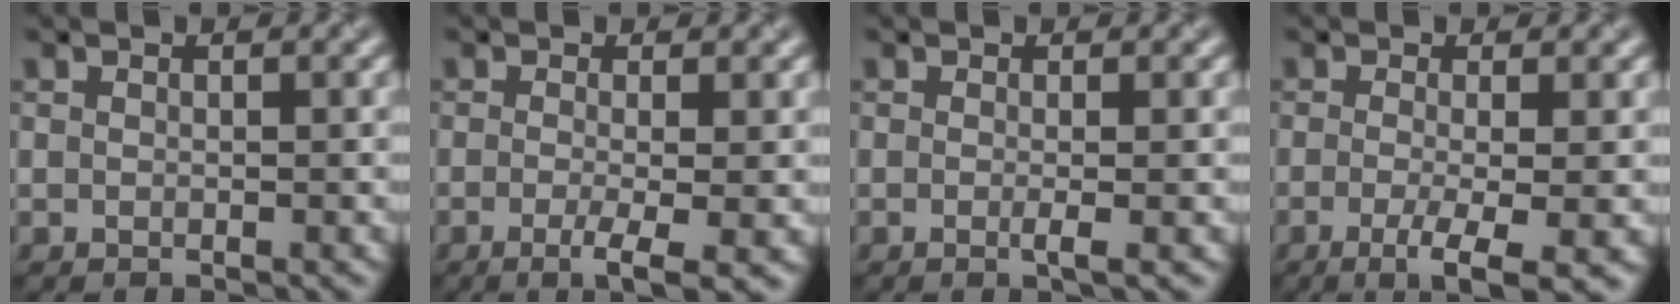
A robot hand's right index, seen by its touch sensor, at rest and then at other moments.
{"total": 3.9, "force": [-1.0, 0.9, 3.7], "torque": [-0.062, -0.012, -0.018]}
{"total": 1.3, "force": [-0.2, 0.3, 1.3], "torque": [-0.019, -0.005, -0.006]}
{"total": 5.1, "force": [-1.8, 1.2, 4.7], "torque": [-0.075, -0.010, -0.029]}